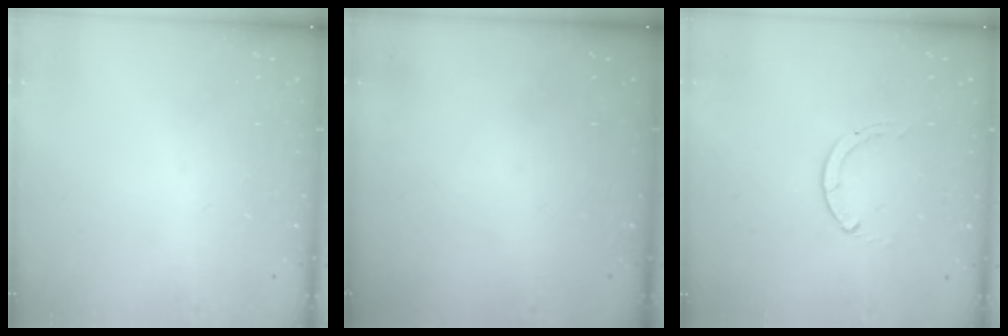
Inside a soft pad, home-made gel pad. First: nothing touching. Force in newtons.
{"total": 0.0}
{"total": 0.0}